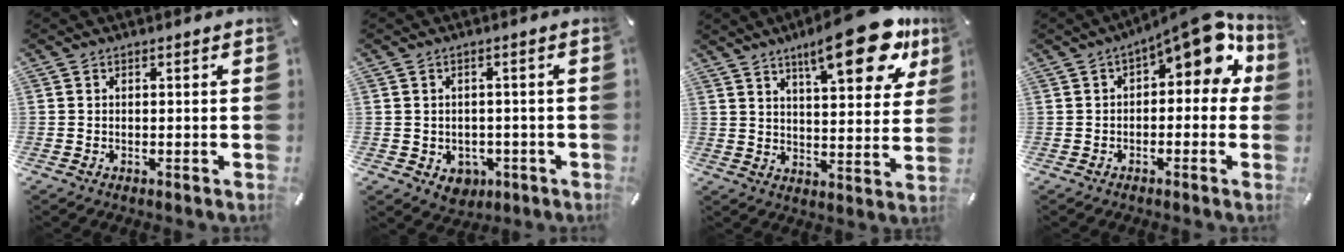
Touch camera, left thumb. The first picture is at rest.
{"total": 3.8, "force": [-0.9, 3.5, 1.4], "torque": [-0.009, 0.001, -0.017]}
{"total": 20.2, "force": [11.8, 6.7, 14.9], "torque": [-0.208, -0.064, 0.183]}
{"total": 10.6, "force": [4.6, 4.3, 8.5], "torque": [-0.120, -0.034, 0.076]}